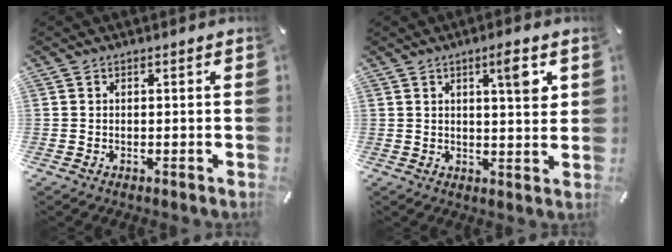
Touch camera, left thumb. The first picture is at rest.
{"total": 6.6, "force": [2.8, 1.3, 5.8], "torque": [-0.078, -0.013, 0.037]}